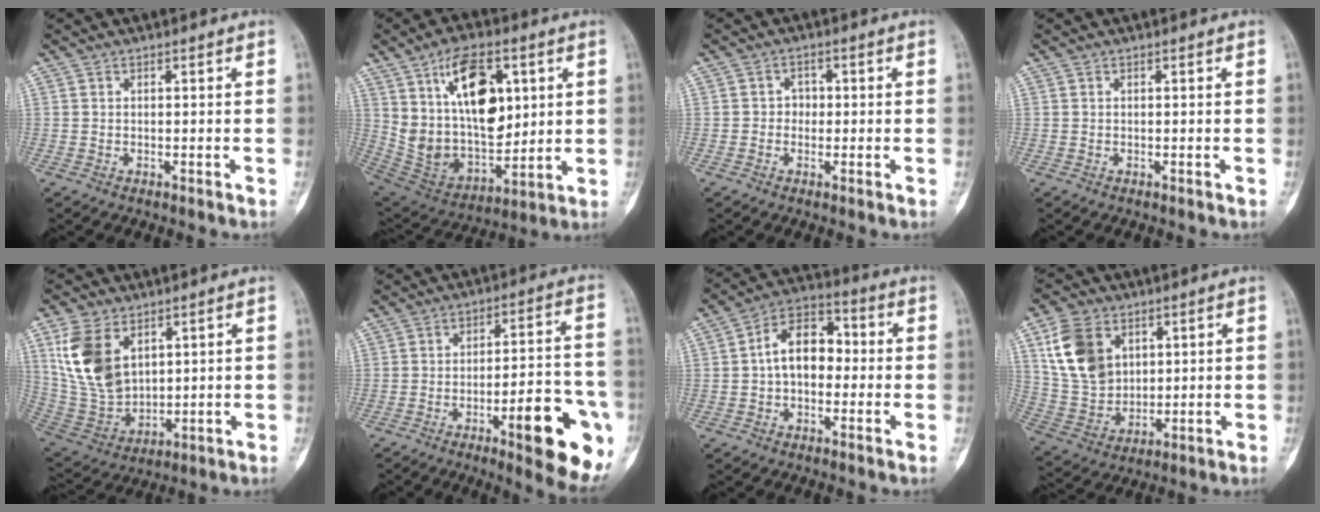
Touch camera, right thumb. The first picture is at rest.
{"total": 20.5, "force": [6.7, 11.6, 15.5], "torque": [-0.224, -0.031, 0.136]}
{"total": 2.3, "force": [-0.2, 2.1, 1.0], "torque": [0.005, 0.009, -0.010]}
{"total": 0.0}
{"total": 14.1, "force": [5.7, 8.9, 9.3], "torque": [-0.175, -0.021, 0.133]}
{"total": 17.4, "force": [-7.1, 4.6, 15.2], "torque": [-0.159, 0.029, -0.088]}
{"total": 10.6, "force": [-0.2, 7.1, 7.9], "torque": [-0.104, 0.036, -0.017]}
{"total": 13.4, "force": [5.3, 9.7, 7.7], "torque": [-0.128, -0.018, 0.114]}